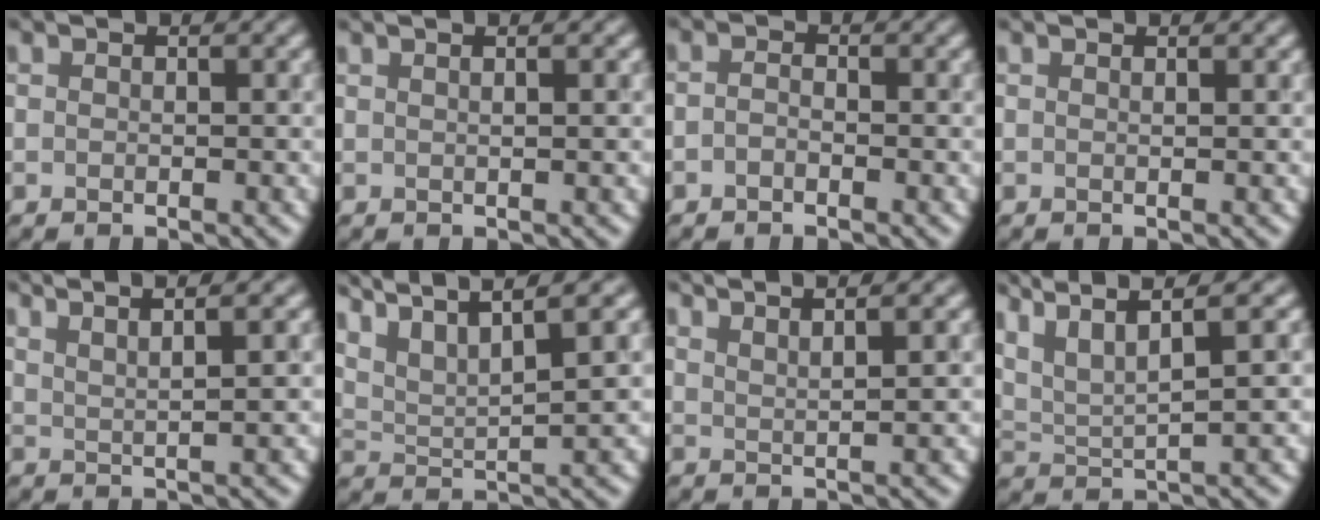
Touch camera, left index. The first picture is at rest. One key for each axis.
{"total": 3.7, "fx": 1.8, "fy": 1.8, "fz": 2.7, "tx": -0.008, "ty": 0.032, "tz": -0.004}
{"total": 0.8, "fx": -0.8, "fy": 0.0, "fz": 0.0, "tx": -0.005, "ty": 0.003, "tz": -0.009}
{"total": 1.5, "fx": 0.8, "fy": 0.7, "fz": 1.1, "tx": 0.002, "ty": 0.002, "tz": -0.009}
{"total": 5.6, "fx": 4.1, "fy": 1.0, "fz": 3.7, "tx": -0.048, "ty": 0.029, "tz": 0.048}
{"total": 9.2, "fx": 7.1, "fy": 1.7, "fz": 5.6, "tx": -0.111, "ty": 0.028, "tz": 0.117}
{"total": 5.1, "fx": 3.9, "fy": 1.0, "fz": 3.1, "tx": -0.030, "ty": 0.029, "tz": 0.040}
{"total": 7.7, "fx": 5.5, "fy": 1.5, "fz": 5.2, "tx": -0.107, "ty": 0.028, "tz": 0.101}